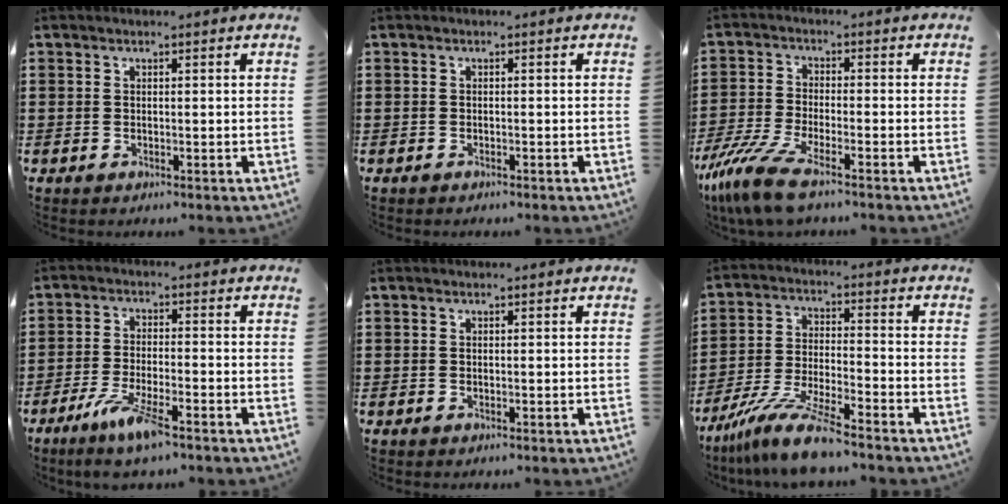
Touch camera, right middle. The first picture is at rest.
{"total": 0.5, "force": [-0.5, 0.1, 0.0], "torque": [-0.001, -0.001, -0.011]}
{"total": 8.5, "force": [-6.3, 1.6, 5.4], "torque": [-0.135, -0.013, -0.127]}
{"total": 6.7, "force": [-4.3, 1.1, 5.0], "torque": [-0.103, -0.013, -0.078]}
{"total": 0.0}
{"total": 10.1, "force": [-8.7, 0.3, 5.2], "torque": [-0.111, 0.000, -0.171]}